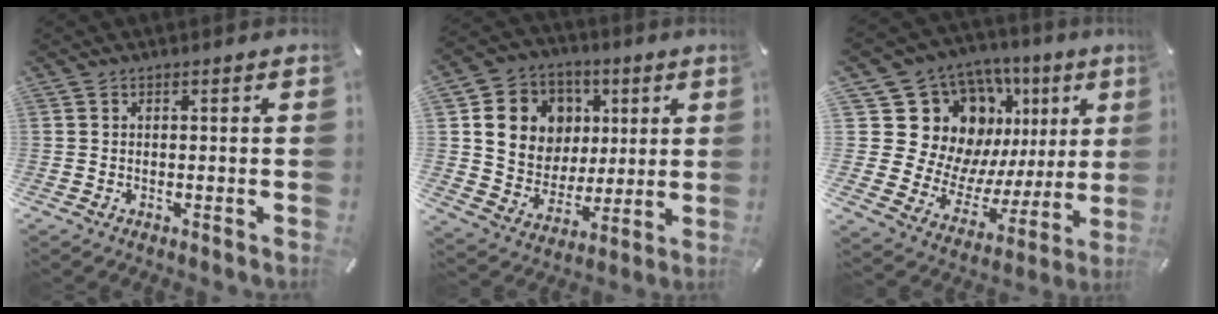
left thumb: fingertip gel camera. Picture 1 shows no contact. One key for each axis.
{"total": 13.9, "fx": 4.0, "fy": 12.7, "fz": 3.9, "tx": -0.064, "ty": -0.015, "tz": 0.086}
{"total": 20.5, "fx": 9.7, "fy": 15.7, "fz": 9.0, "tx": -0.128, "ty": -0.084, "tz": 0.214}